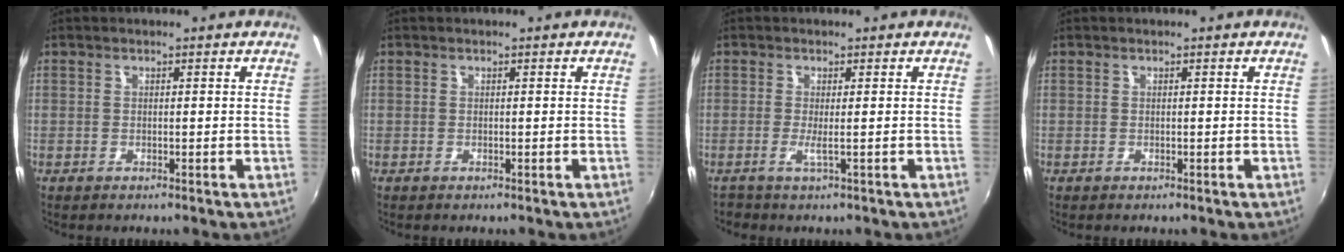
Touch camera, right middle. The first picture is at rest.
{"total": 0.0}
{"total": 1.3, "force": [-0.4, -0.5, 1.1], "torque": [-0.030, -0.001, -0.010]}
{"total": 0.0}